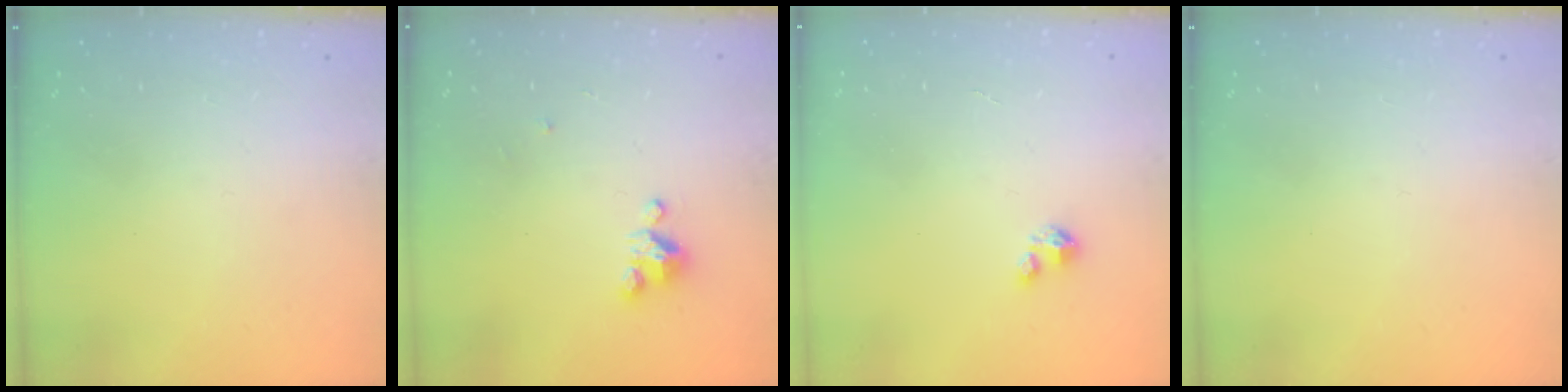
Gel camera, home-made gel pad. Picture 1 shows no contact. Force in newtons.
{"total": 2.9, "press": 2.9, "slide": 0.3}
{"total": 2.0, "press": 2.0, "slide": 0.1}
{"total": 0.0}